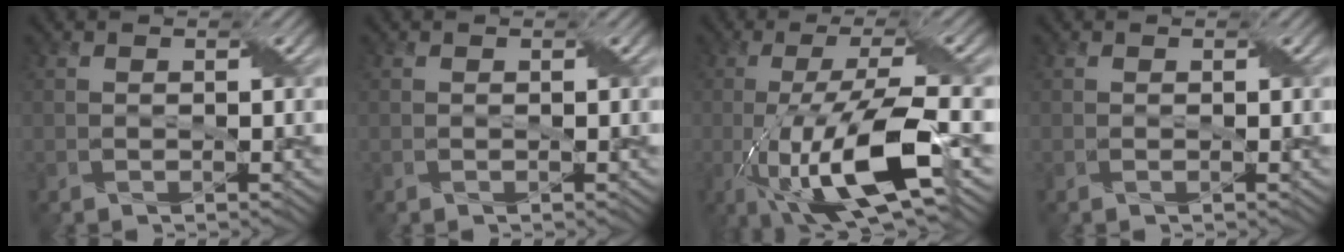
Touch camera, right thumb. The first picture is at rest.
{"total": 0.0}
{"total": 14.7, "force": [-4.9, 4.3, 13.1], "torque": [-0.249, -0.008, -0.090]}
{"total": 0.0}